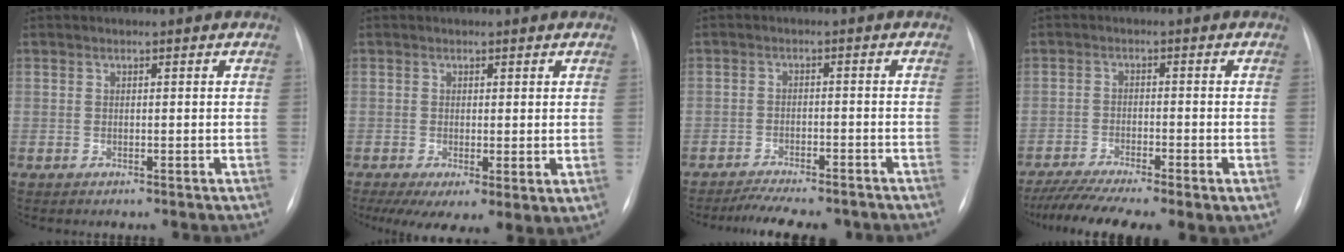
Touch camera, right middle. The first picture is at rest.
{"total": 10.0, "force": [-2.9, 4.3, 8.6], "torque": [-0.144, -0.024, -0.035]}
{"total": 9.9, "force": [-8.8, 2.4, 4.0], "torque": [-0.053, 0.002, -0.122]}
{"total": 11.2, "force": [-8.0, 2.2, 7.5], "torque": [-0.134, -0.013, -0.128]}